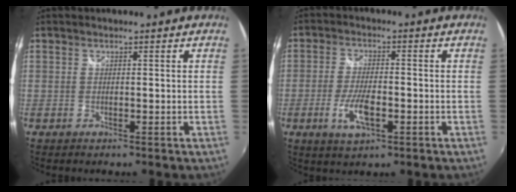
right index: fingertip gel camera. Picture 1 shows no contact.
{"total": 7.0, "force": [-2.6, 2.6, 5.9], "torque": [-0.125, -0.009, -0.048]}